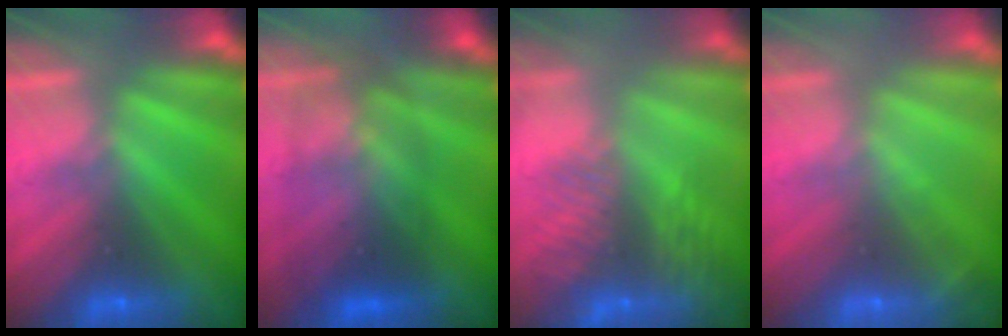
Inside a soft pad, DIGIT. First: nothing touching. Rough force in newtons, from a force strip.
{"total": 2.8}
{"total": 8.0}
{"total": 1.8}